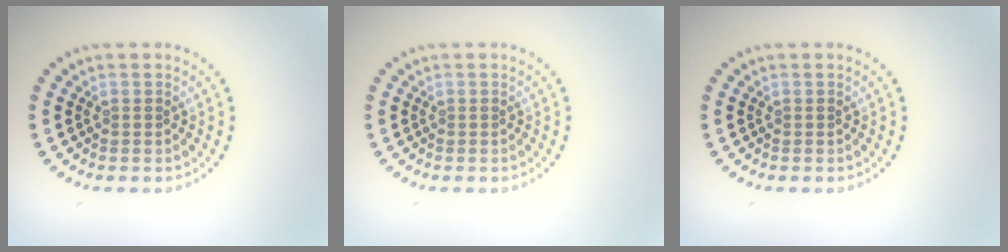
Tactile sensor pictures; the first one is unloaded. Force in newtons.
{"total": 0.0}
{"total": 0.0}